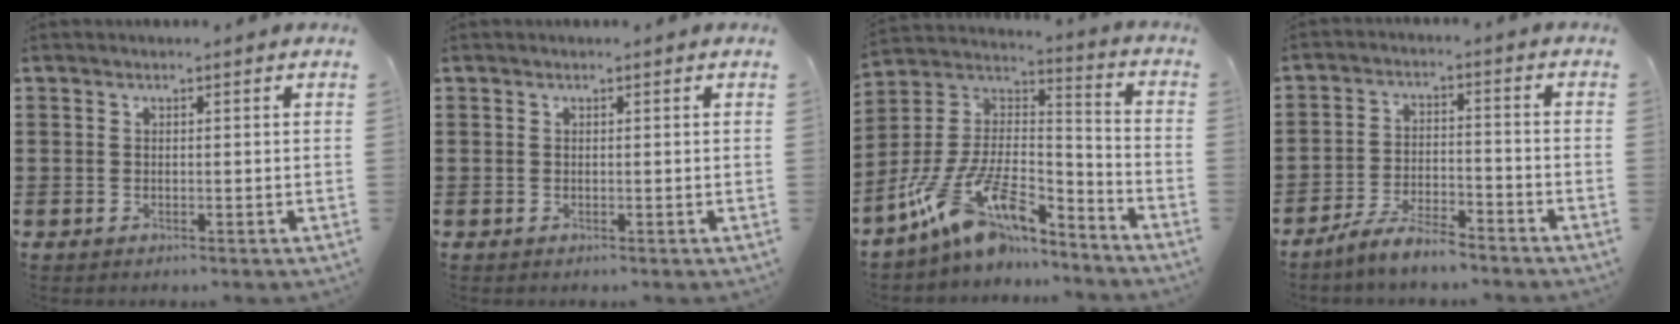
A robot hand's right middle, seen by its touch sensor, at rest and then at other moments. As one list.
[{"total": 0.0}, {"total": 12.4, "force": [-8.9, 3.7, 7.9], "torque": [-0.174, 0.000, -0.175]}, {"total": 5.7, "force": [-5.2, 0.7, 2.2], "torque": [-0.056, -0.001, -0.104]}]